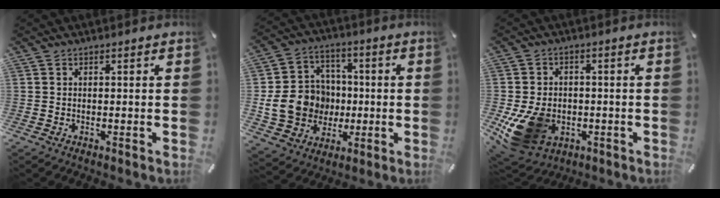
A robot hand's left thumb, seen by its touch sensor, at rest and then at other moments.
{"total": 14.2, "force": [-1.7, 13.0, 5.4], "torque": [-0.112, 0.022, -0.019]}
{"total": 13.3, "force": [-3.9, 10.3, 7.5], "torque": [-0.167, 0.017, -0.064]}